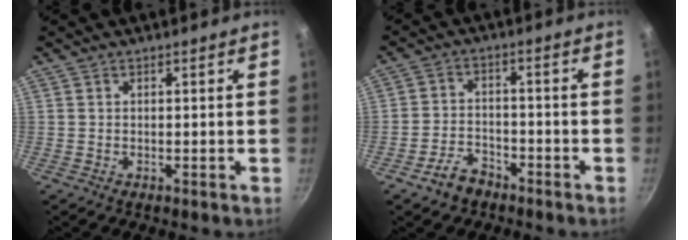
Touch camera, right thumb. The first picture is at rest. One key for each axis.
{"total": 5.7, "fx": -3.9, "fy": 3.5, "fz": 2.3, "tx": -0.032, "ty": 0.039, "tz": -0.071}